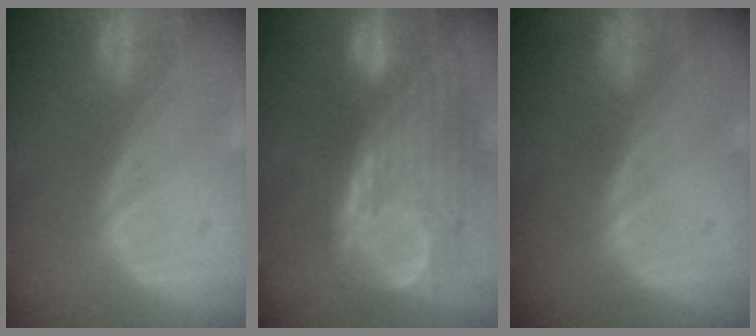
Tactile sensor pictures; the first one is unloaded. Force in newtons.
{"total": 12.0, "press": 10.4, "slide": 5.9}
{"total": 0.0}